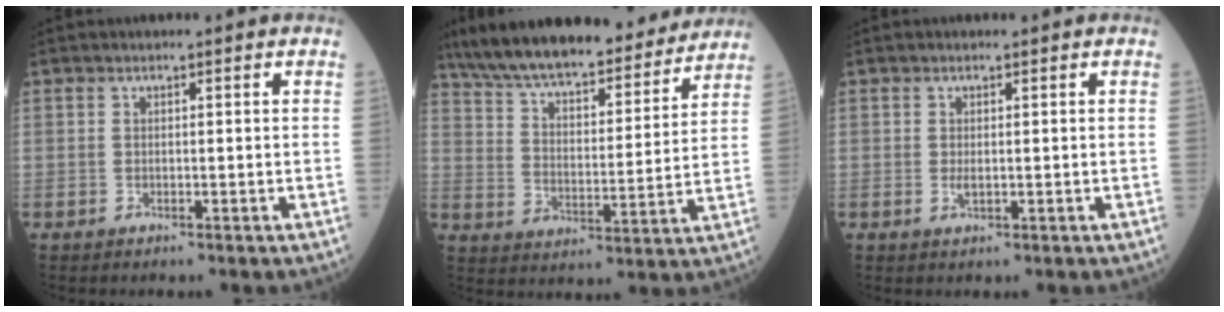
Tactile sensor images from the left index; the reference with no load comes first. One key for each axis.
{"total": 23.6, "fx": 20.7, "fy": 5.2, "fz": 10.0, "tx": -0.162, "ty": 0.012, "tz": 0.298}
{"total": 0.9, "fx": -0.1, "fy": 0.5, "fz": 0.8, "tx": -0.015, "ty": -0.002, "tz": 0.000}